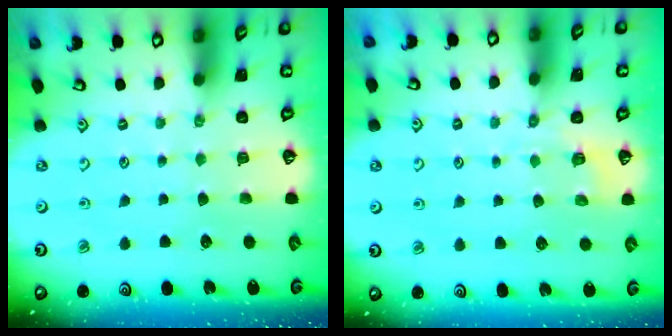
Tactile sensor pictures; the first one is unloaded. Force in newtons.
{"total": 2.3, "press": 1.7, "slide": 1.6}